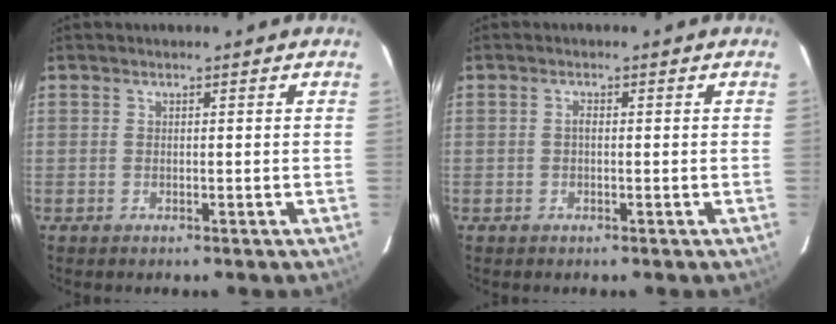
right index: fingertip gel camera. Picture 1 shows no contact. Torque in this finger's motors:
{"motor_torque": [0.16, 0.00, 0.10, 0.03]}